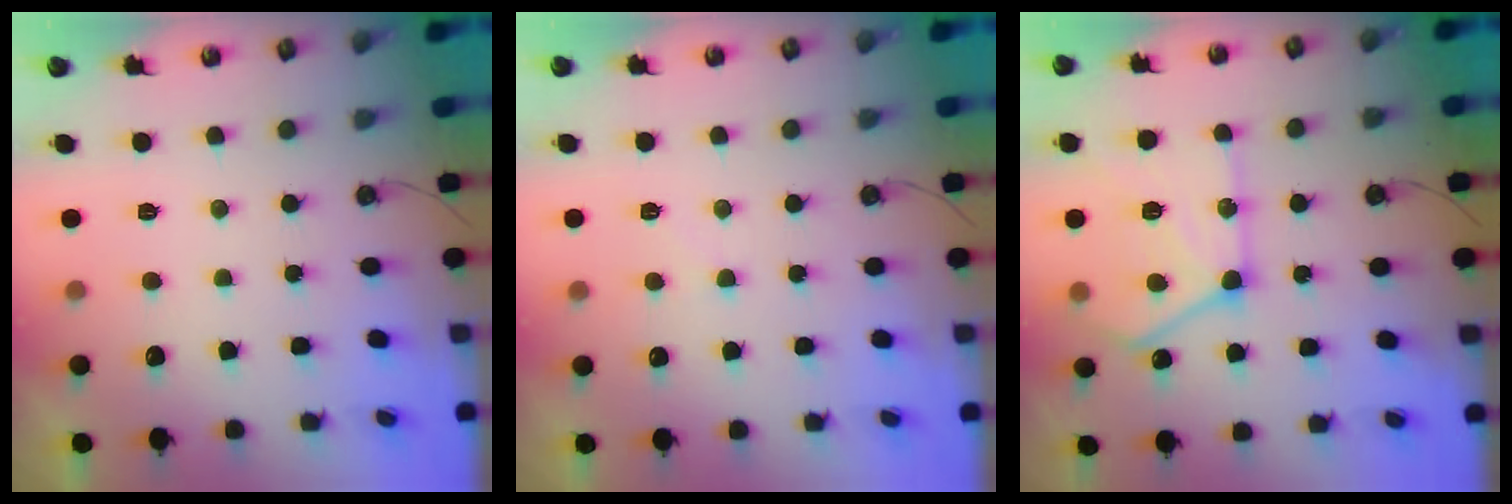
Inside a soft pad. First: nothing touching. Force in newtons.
{"total": 6.8, "press": 6.8, "slide": 0.7}
{"total": 19.0, "press": 19.0, "slide": 1.4}